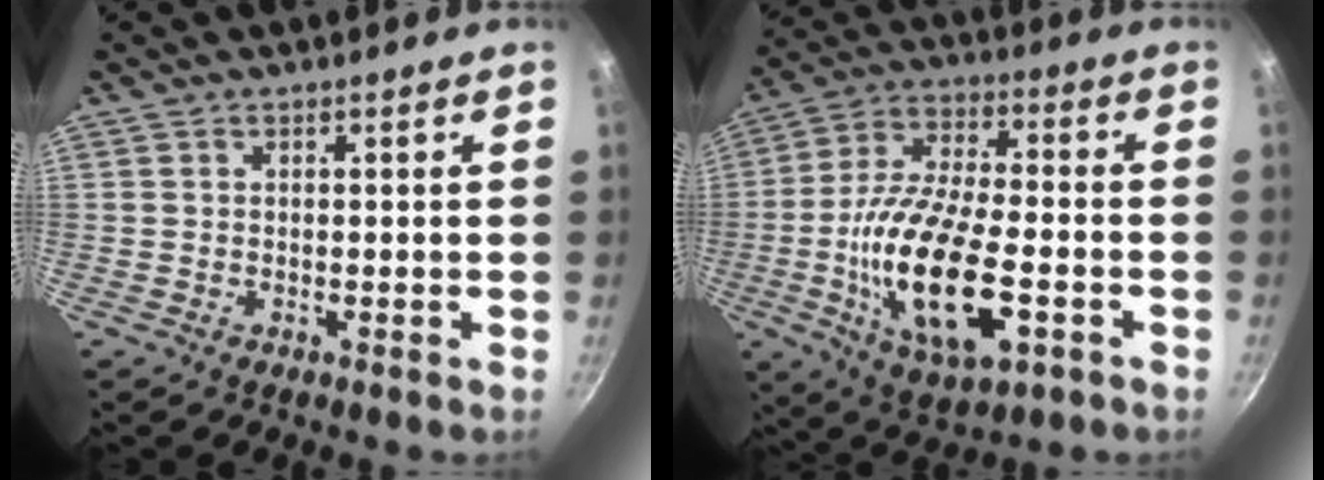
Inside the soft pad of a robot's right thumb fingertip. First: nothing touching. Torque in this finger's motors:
{"motor_torque": [0.10, 1.52, 2.06, -0.70, 0.70]}